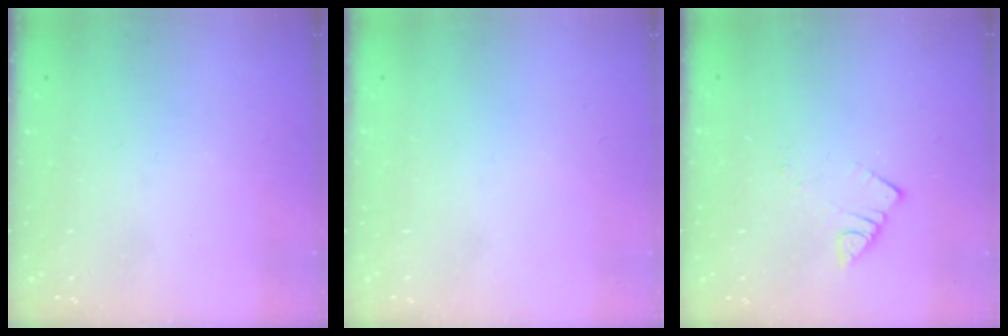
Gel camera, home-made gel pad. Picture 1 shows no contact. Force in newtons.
{"total": 1.5, "press": 1.5, "slide": 0.1}
{"total": 3.3, "press": 3.2, "slide": 0.4}